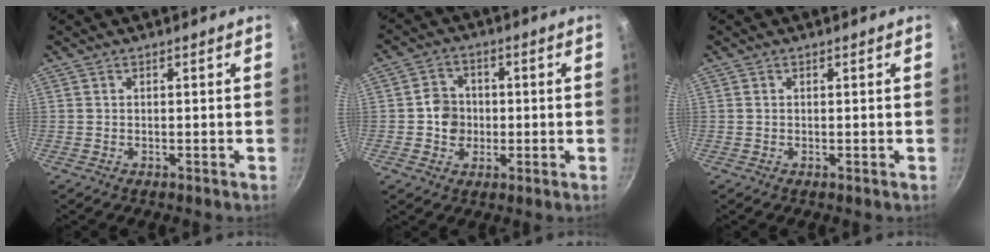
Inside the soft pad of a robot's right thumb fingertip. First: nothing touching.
{"total": 6.1, "force": [-0.4, 5.4, 2.9], "torque": [-0.022, 0.010, -0.014]}
{"total": 0.0}